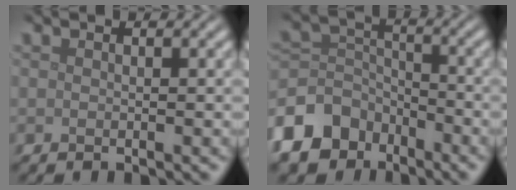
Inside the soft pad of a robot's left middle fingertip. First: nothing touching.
{"total": 8.8, "force": [-5.9, 5.9, 2.7], "torque": [-0.058, 0.000, -0.122]}